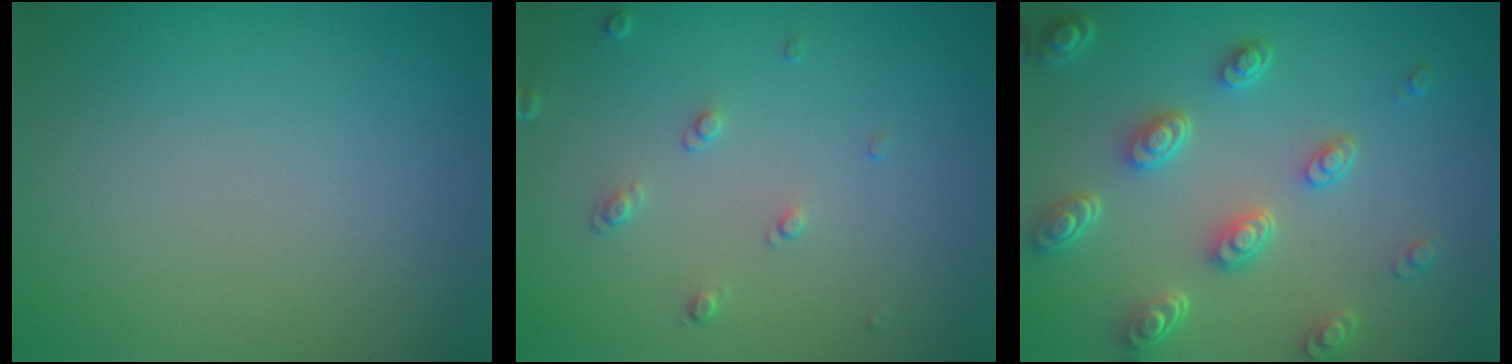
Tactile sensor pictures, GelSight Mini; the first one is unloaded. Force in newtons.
{"total": 1.1, "press": 0.8, "slide": 0.8}
{"total": 5.0, "press": 3.7, "slide": 3.3}